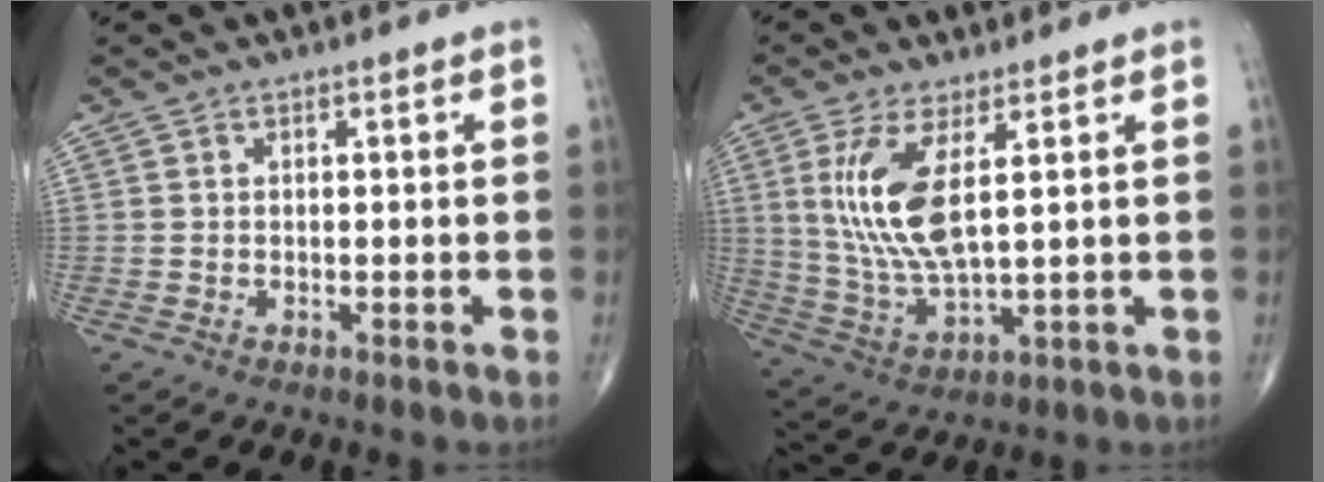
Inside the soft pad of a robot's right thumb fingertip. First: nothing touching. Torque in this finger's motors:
{"motor_torque": [-0.70, 1.37, 1.14, 0.46, 0.48]}